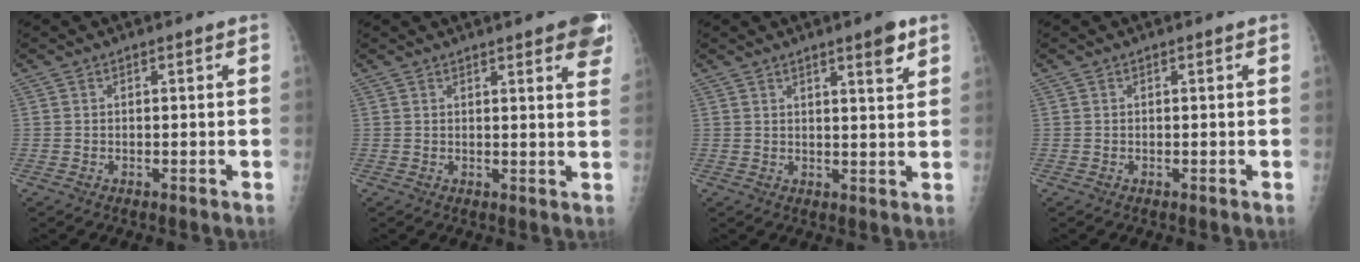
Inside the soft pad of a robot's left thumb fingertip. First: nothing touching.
{"total": 9.7, "force": [6.0, 2.2, 7.2], "torque": [-0.062, -0.013, 0.062]}
{"total": 5.0, "force": [3.1, 0.8, 3.9], "torque": [-0.050, -0.019, 0.042]}
{"total": 0.0}